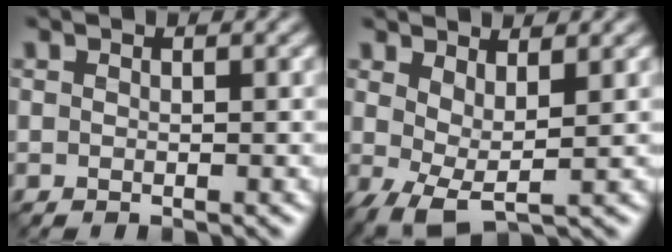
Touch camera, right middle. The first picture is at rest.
{"total": 3.6, "force": [0.4, 1.1, 3.4], "torque": [-0.074, -0.009, 0.010]}